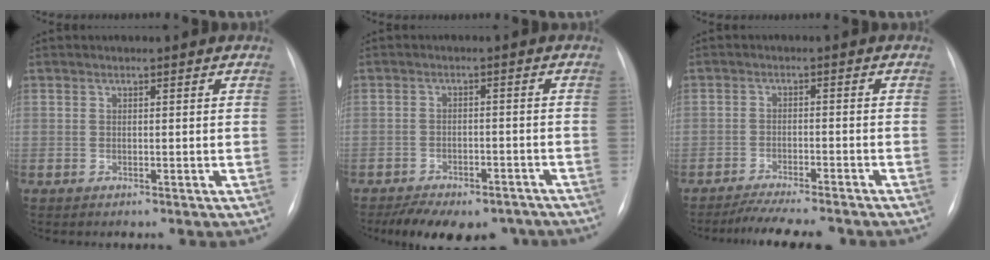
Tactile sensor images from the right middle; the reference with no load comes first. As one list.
[{"total": 13.5, "force": [-10.5, 6.3, 5.6], "torque": [-0.092, 0.008, -0.137]}, {"total": 9.3, "force": [-8.3, 1.4, 3.8], "torque": [-0.050, -0.006, -0.124]}]